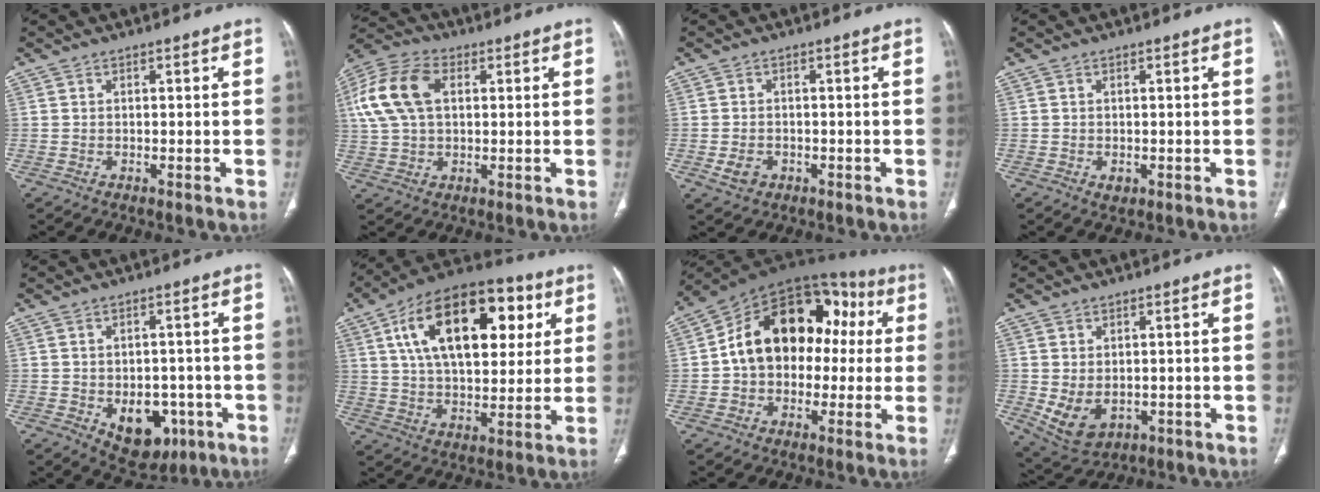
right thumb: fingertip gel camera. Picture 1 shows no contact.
{"total": 13.5, "force": [3.1, 8.5, 10.0], "torque": [-0.209, 0.022, 0.055]}
{"total": 3.3, "force": [-1.1, 2.5, 1.8], "torque": [-0.031, 0.003, -0.013]}
{"total": 1.4, "force": [-0.4, 1.0, 0.9], "torque": [-0.011, -0.001, -0.001]}
{"total": 10.6, "force": [-3.6, 7.1, 6.9], "torque": [-0.059, 0.017, -0.033]}
{"total": 24.6, "force": [8.2, 13.2, 19.1], "torque": [-0.286, 0.004, 0.127]}
{"total": 21.2, "force": [1.7, 14.8, 15.1], "torque": [-0.198, 0.059, 0.020]}
{"total": 7.3, "force": [-0.9, 5.1, 5.1], "torque": [-0.086, -0.007, 0.008]}